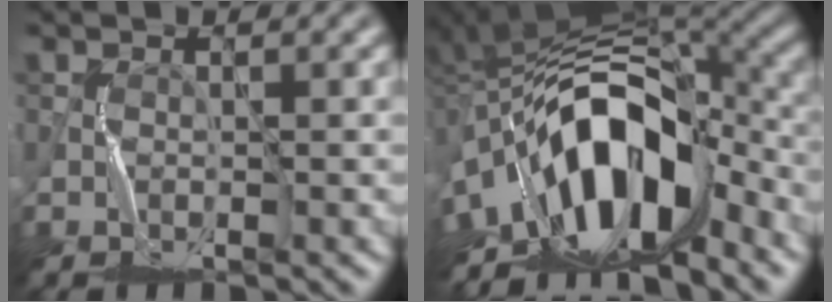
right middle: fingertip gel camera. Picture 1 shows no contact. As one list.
[{"total": 12.4, "force": [-5.3, 5.8, 9.6], "torque": [-0.146, 0.007, -0.095]}]